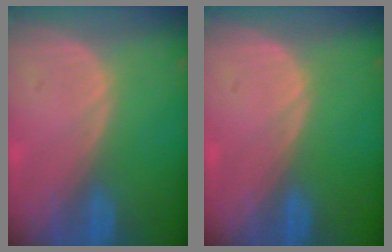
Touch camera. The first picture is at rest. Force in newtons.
{"total": 0.0}